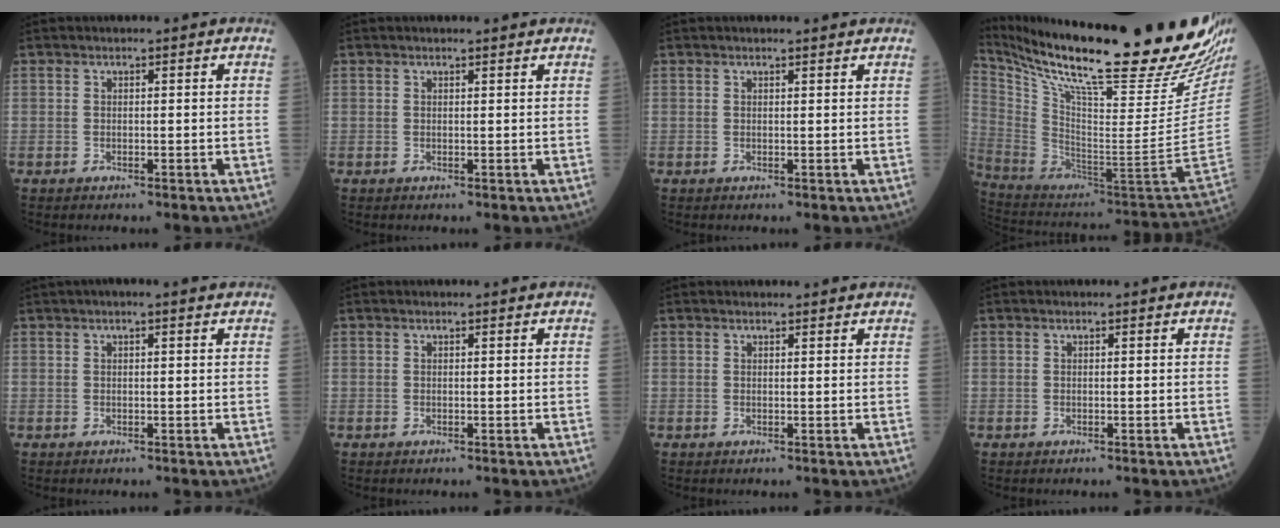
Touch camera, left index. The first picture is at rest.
{"total": 2.1, "force": [2.0, 0.1, 0.6], "torque": [-0.009, 0.007, 0.023]}
{"total": 2.5, "force": [2.3, 0.1, 0.8], "torque": [-0.011, 0.008, 0.025]}
{"total": 37.2, "force": [28.4, 4.1, 23.7], "torque": [-0.380, -0.066, 0.426]}
{"total": 4.0, "force": [3.1, 0.2, 2.4], "torque": [-0.039, 0.028, 0.043]}
{"total": 1.3, "force": [1.2, 0.0, 0.4], "torque": [-0.008, 0.004, 0.015]}
{"total": 4.1, "force": [3.9, 0.5, 1.0], "torque": [-0.014, 0.016, 0.044]}
{"total": 1.0, "force": [0.9, 0.0, 0.3], "torque": [-0.008, 0.003, 0.011]}